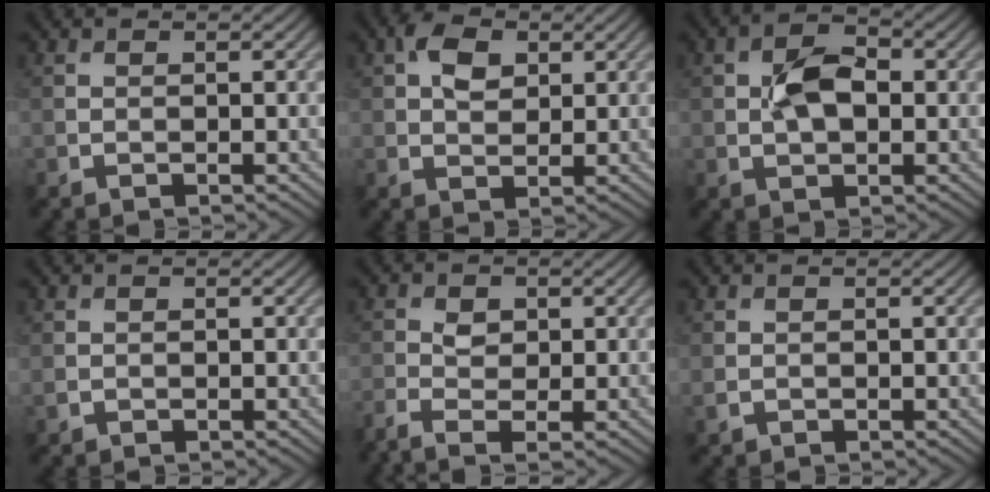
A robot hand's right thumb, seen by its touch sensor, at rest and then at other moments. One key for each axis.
{"total": 4.2, "fx": 1.5, "fy": 2.7, "fz": 2.9, "tx": -0.055, "ty": 0.007, "tz": 0.021}
{"total": 5.4, "fx": 0.4, "fy": 3.2, "fz": 4.4, "tx": -0.085, "ty": 0.003, "tz": 0.003}
{"total": 0.7, "fx": 0.1, "fy": 0.6, "fz": 0.3, "tx": -0.008, "ty": -0.003, "tz": 0.004}
{"total": 2.5, "fx": -0.7, "fy": 1.3, "fz": 2.0, "tx": -0.048, "ty": -0.001, "tz": -0.018}
{"total": 1.0, "fx": 0.0, "fy": 0.9, "fz": 0.5, "tx": -0.015, "ty": -0.004, "tz": 0.002}